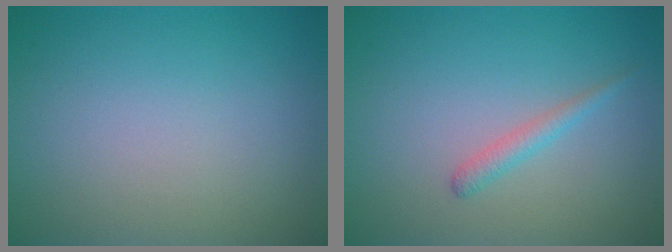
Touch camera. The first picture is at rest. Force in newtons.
{"total": 1.4, "press": 1.4, "slide": 0.0}